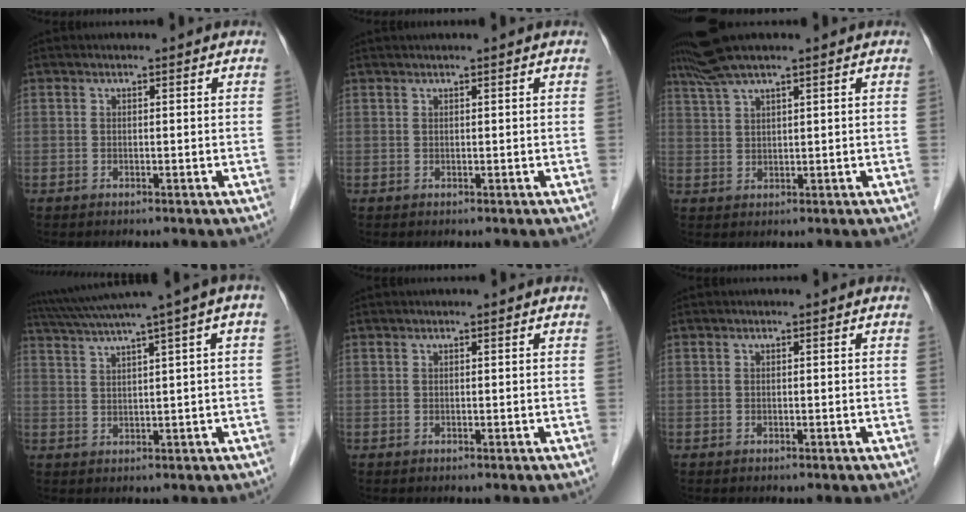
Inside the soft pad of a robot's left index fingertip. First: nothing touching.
{"total": 1.5, "force": [1.3, -0.4, 0.7], "torque": [-0.007, 0.014, 0.028]}
{"total": 5.4, "force": [4.5, 0.5, 3.0], "torque": [-0.069, 0.032, 0.092]}
{"total": 10.0, "force": [6.4, -1.2, 7.7], "torque": [-0.129, 0.037, 0.097]}
{"total": 0.0}
{"total": 0.0}